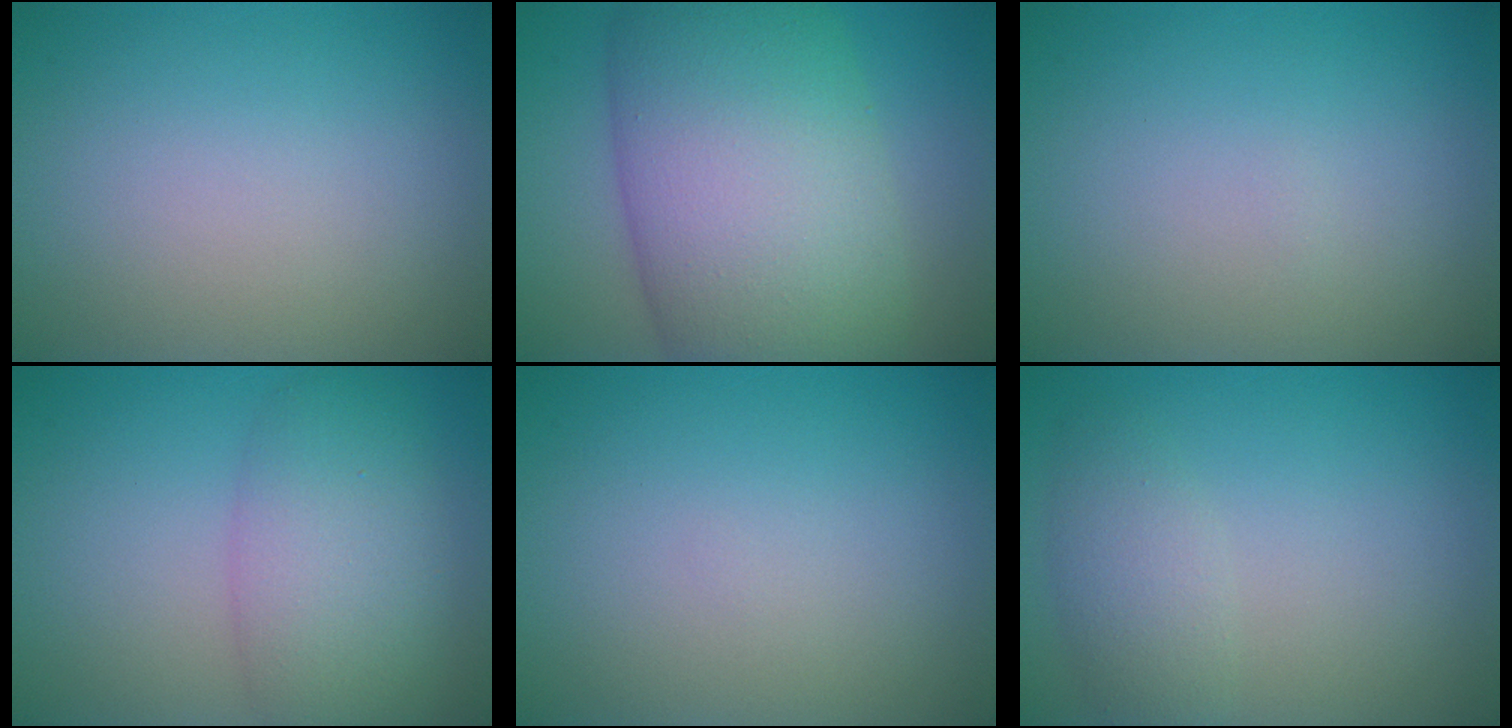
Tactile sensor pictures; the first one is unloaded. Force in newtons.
{"total": 14.6, "press": 14.6, "slide": 0.4}
{"total": 0.0}
{"total": 5.7, "press": 5.7, "slide": 0.5}
{"total": 0.0}
{"total": 2.4, "press": 2.4, "slide": 0.1}